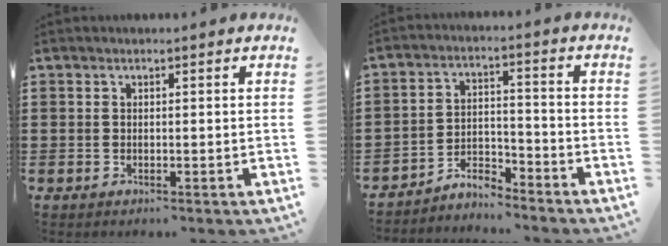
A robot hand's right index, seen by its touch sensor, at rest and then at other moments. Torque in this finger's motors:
{"motor_torque": [0.04, 0.04, 0.01, -0.01]}